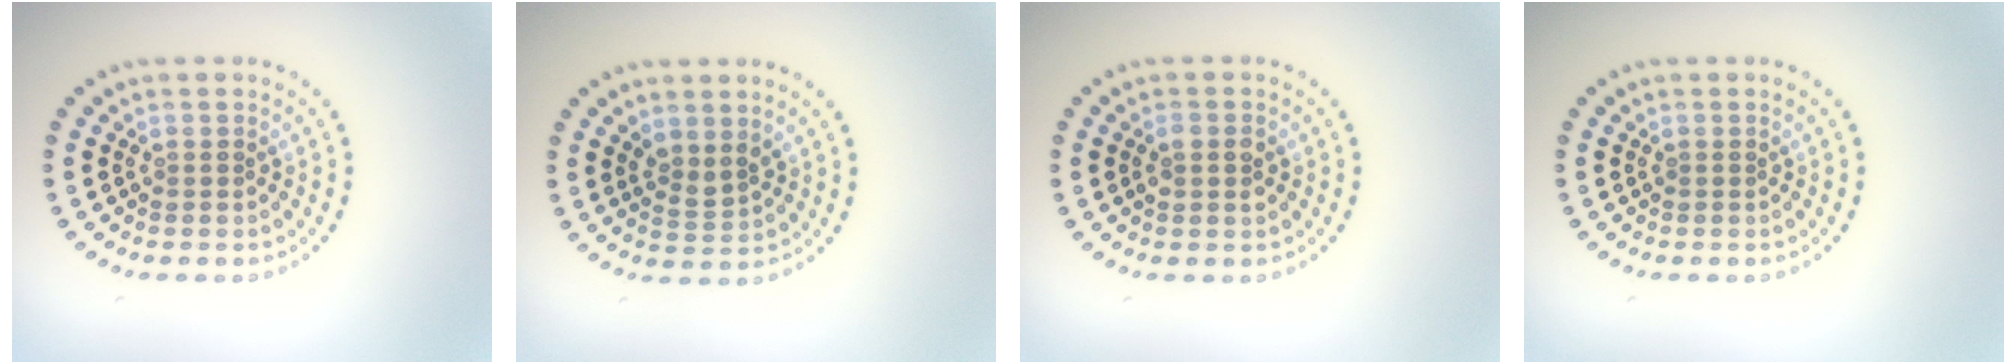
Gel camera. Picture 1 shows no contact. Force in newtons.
{"total": 1.7, "press": 1.3, "slide": 1.0}
{"total": 1.5, "press": 1.5, "slide": 0.1}
{"total": 0.0}